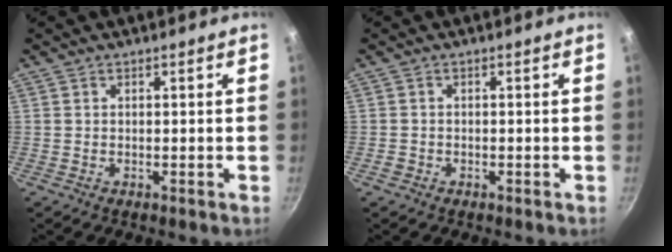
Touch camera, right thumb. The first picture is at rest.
{"total": 1.2, "force": [-0.7, 0.9, 0.3], "torque": [-0.008, 0.004, -0.011]}